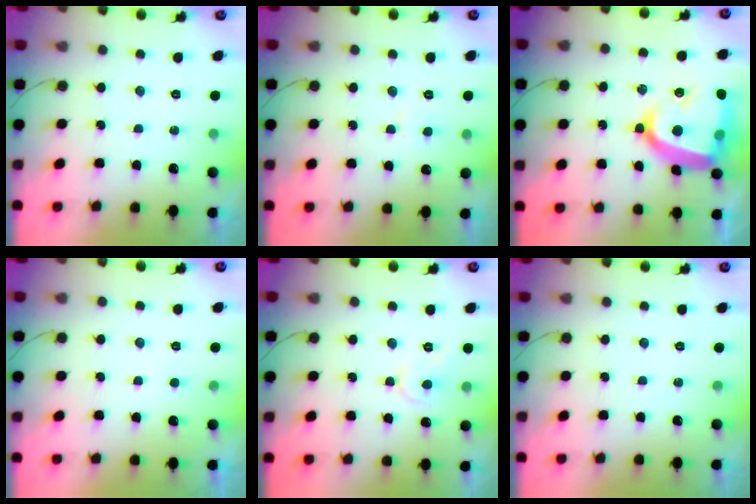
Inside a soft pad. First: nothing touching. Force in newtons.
{"total": 2.4, "press": 2.4, "slide": 0.2}
{"total": 20.2, "press": 20.1, "slide": 1.9}
{"total": 1.9, "press": 1.9, "slide": 0.3}
{"total": 5.7, "press": 5.6, "slide": 0.6}
{"total": 0.0}